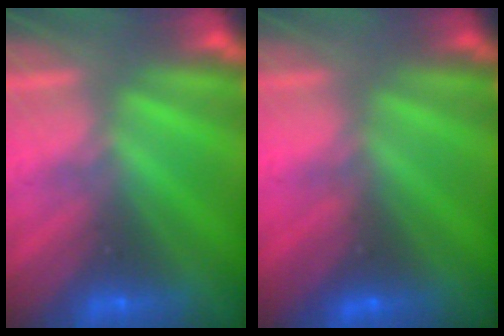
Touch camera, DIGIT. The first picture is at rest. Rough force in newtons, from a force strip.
{"total": 4.7}